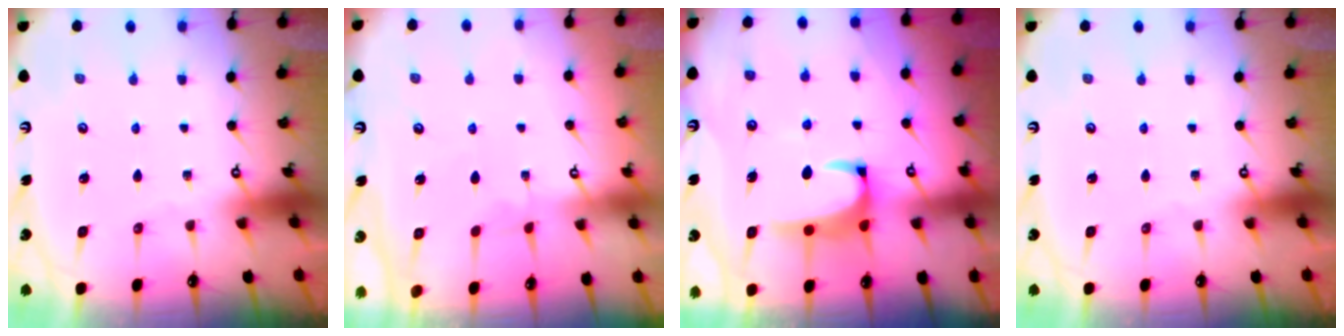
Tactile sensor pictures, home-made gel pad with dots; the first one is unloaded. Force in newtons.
{"total": 2.8, "press": 2.8, "slide": 0.4}
{"total": 2.3, "press": 2.1, "slide": 1.0}
{"total": 0.0}